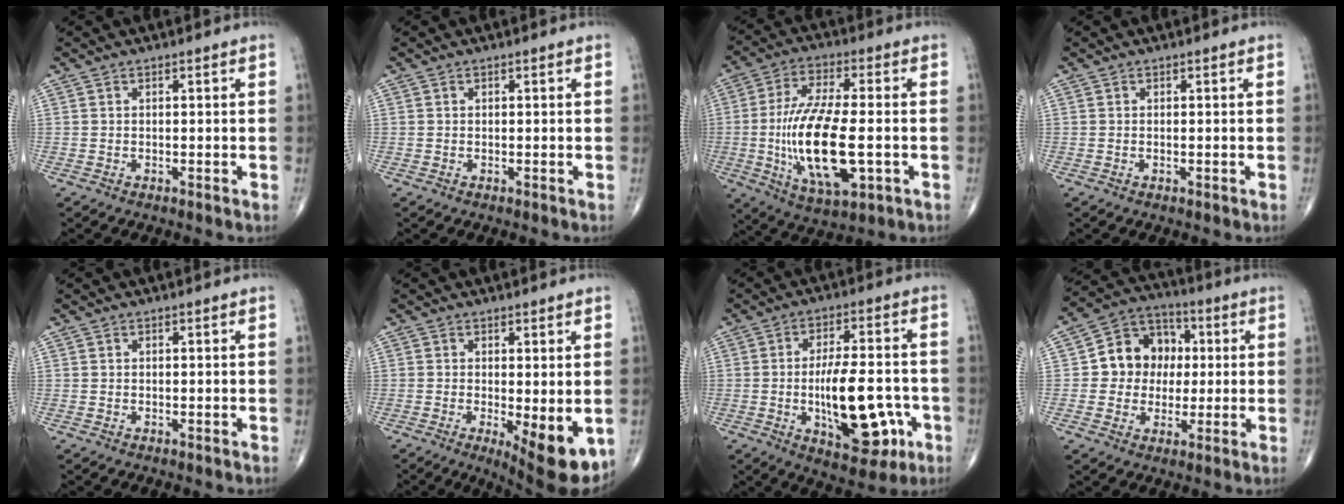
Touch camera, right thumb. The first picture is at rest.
{"total": 0.0}
{"total": 18.1, "force": [-2.7, 6.8, 16.6], "torque": [-0.325, -0.001, -0.042]}
{"total": 0.0}
{"total": 0.0}
{"total": 9.5, "force": [-2.2, 3.0, 8.7], "torque": [-0.113, -0.022, -0.024]}
{"total": 16.3, "force": [-3.9, 7.1, 14.1], "torque": [-0.196, 0.015, -0.049]}
{"total": 11.8, "force": [0.8, 10.3, 5.8], "torque": [-0.040, 0.022, 0.006]}